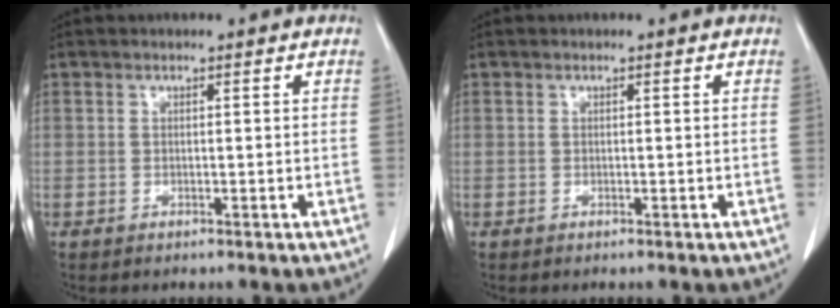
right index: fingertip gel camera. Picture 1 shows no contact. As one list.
[{"total": 0.0}]